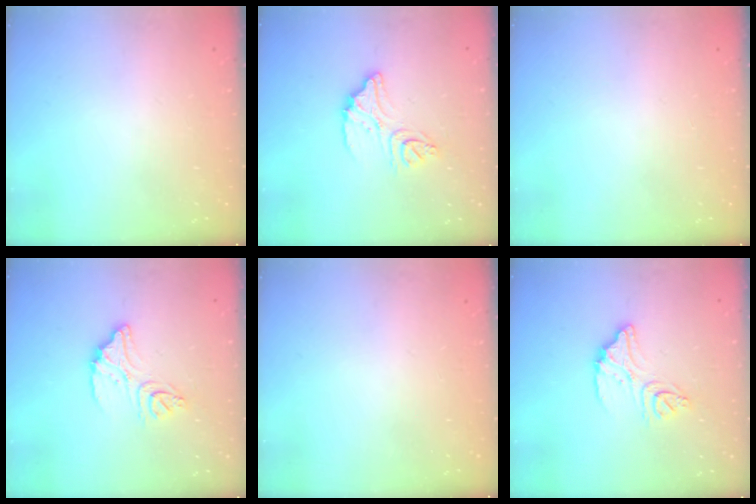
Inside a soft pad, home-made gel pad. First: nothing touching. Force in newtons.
{"total": 12.9, "press": 12.9, "slide": 1.0}
{"total": 0.0}
{"total": 12.9, "press": 12.9, "slide": 1.0}
{"total": 0.0}
{"total": 12.9, "press": 12.9, "slide": 1.0}